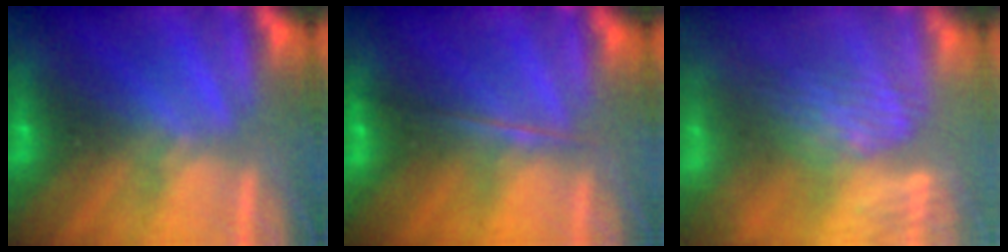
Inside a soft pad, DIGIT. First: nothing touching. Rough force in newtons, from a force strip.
{"total": 1.8}
{"total": 3.6}